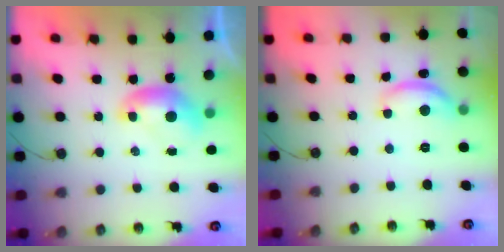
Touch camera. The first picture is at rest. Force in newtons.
{"total": 6.1, "press": 6.0, "slide": 0.6}